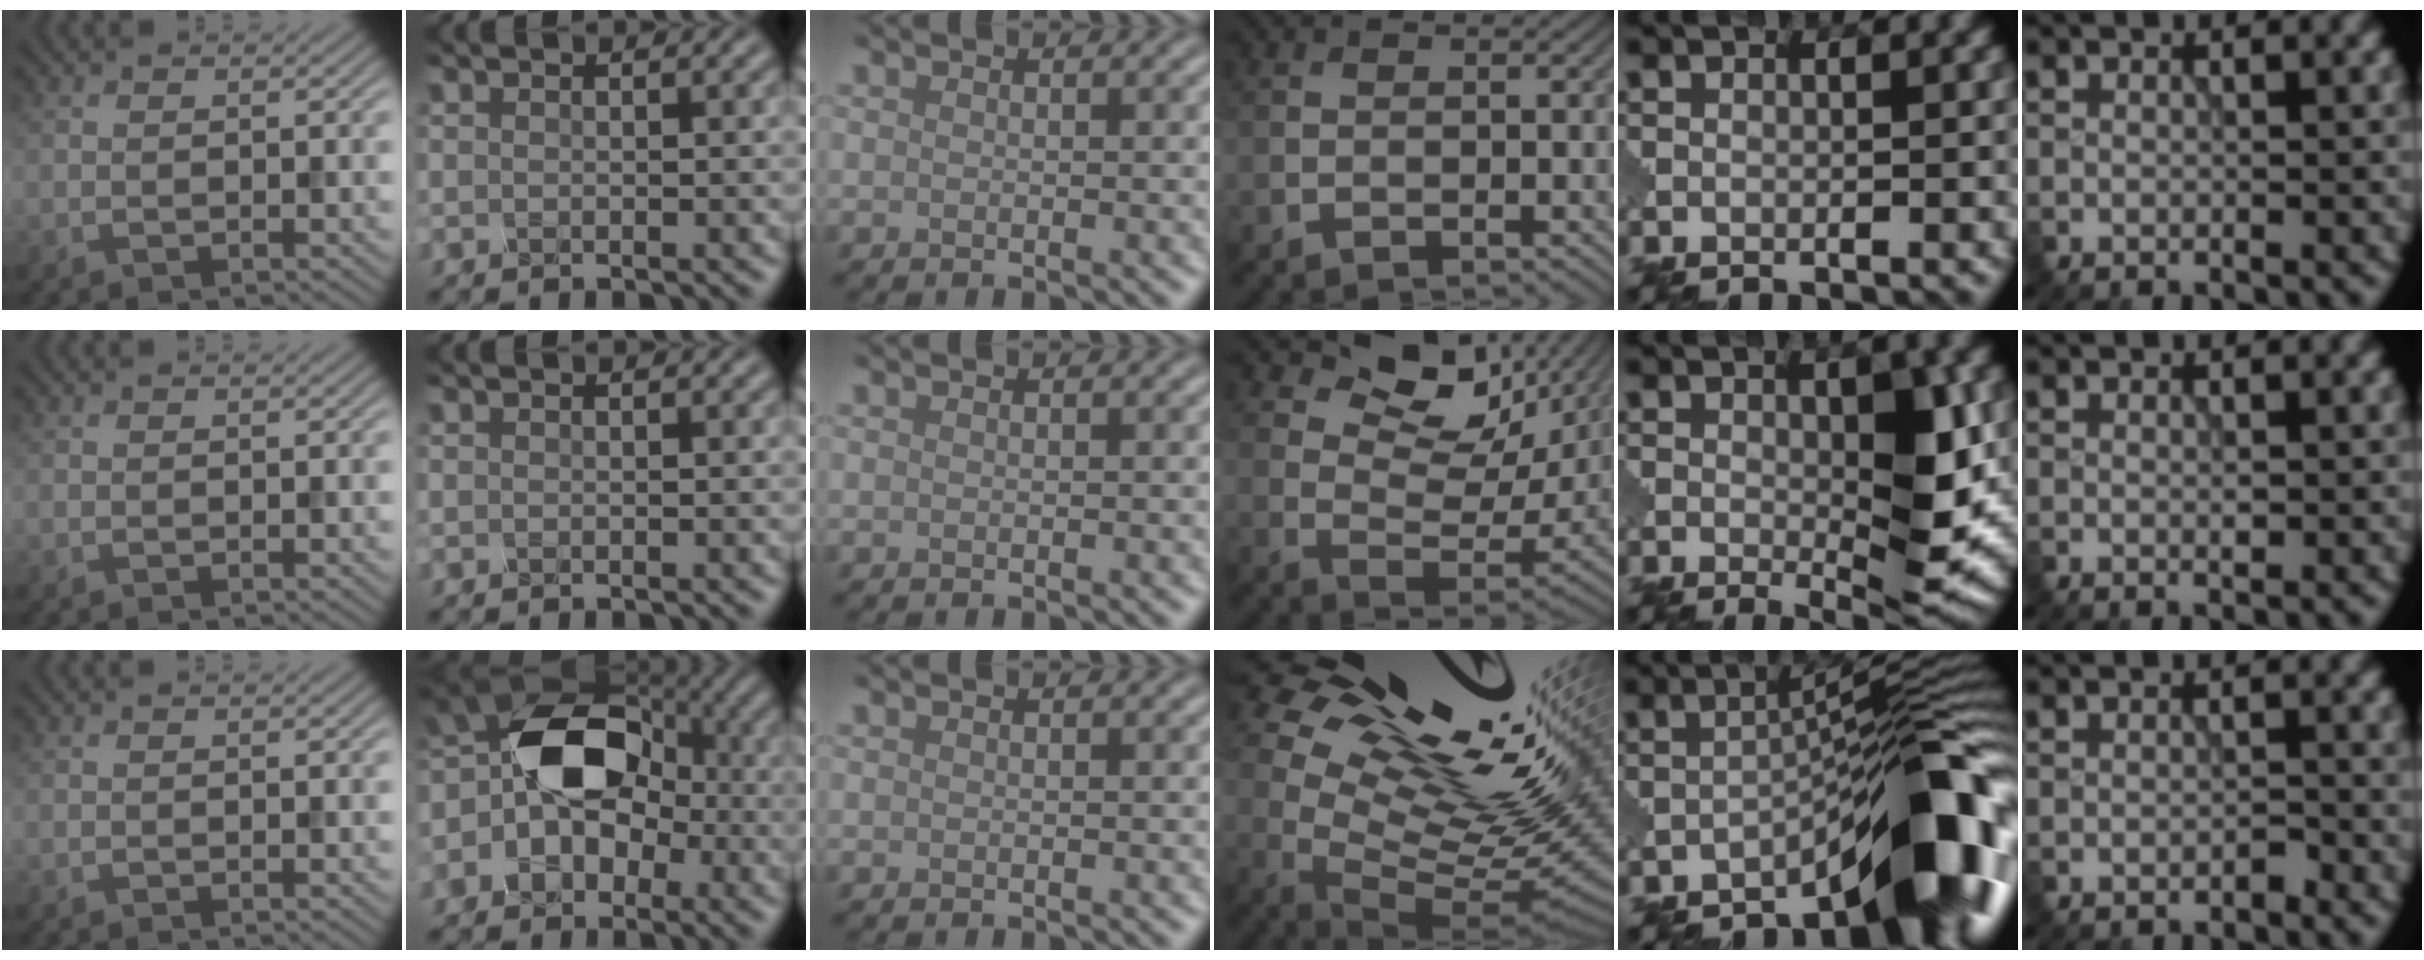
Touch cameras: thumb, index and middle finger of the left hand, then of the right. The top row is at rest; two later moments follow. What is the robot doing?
{"motion": "press", "object": "mechanical pencil"}